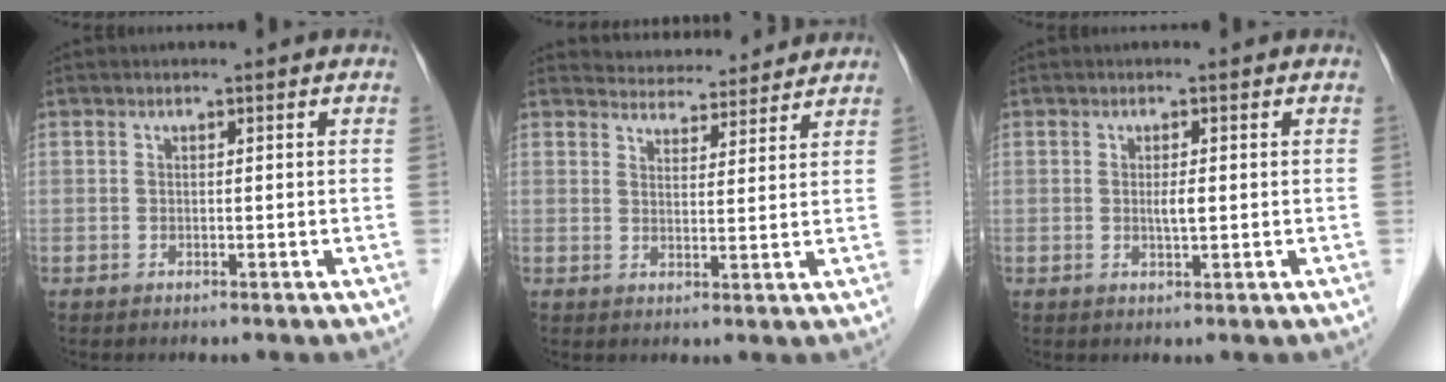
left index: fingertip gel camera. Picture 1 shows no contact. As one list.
[{"total": 7.5, "force": [7.3, 1.7, 0.5], "torque": [-0.006, 0.014, 0.095]}, {"total": 1.7, "force": [0.1, 0.3, 1.7], "torque": [-0.033, -0.001, 0.003]}]